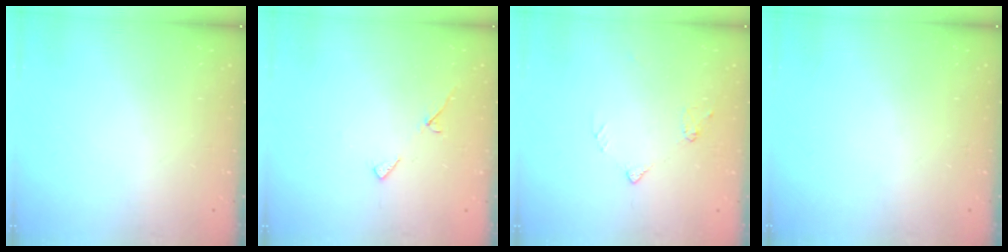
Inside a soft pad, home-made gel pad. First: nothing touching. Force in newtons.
{"total": 5.5, "press": 5.5, "slide": 0.6}
{"total": 5.4, "press": 5.3, "slide": 0.9}
{"total": 0.0}